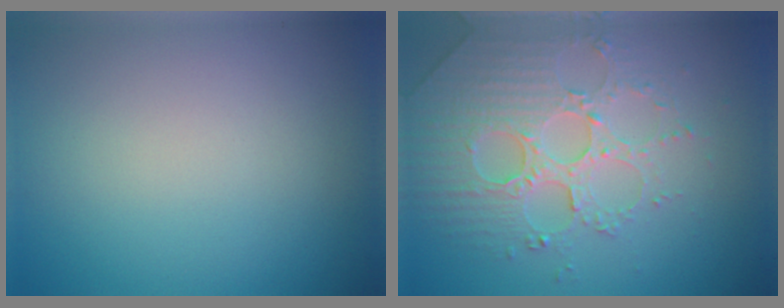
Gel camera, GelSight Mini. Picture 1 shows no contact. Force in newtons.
{"total": 4.2, "press": 4.0, "slide": 1.3}